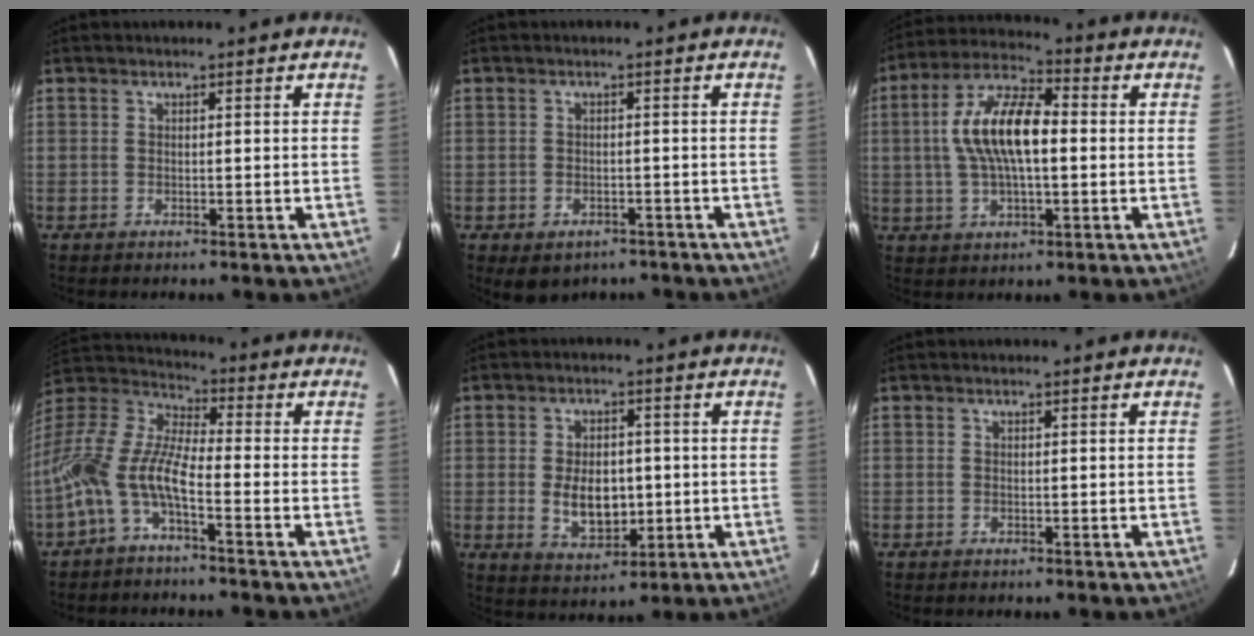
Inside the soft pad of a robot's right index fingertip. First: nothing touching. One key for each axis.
{"total": 5.8, "fx": -3.7, "fy": 3.8, "fz": 2.4, "tx": -0.047, "ty": -0.007, "tz": -0.038}
{"total": 13.0, "fx": 0.6, "fy": 5.3, "fz": 11.9, "tx": -0.232, "ty": 0.019, "tz": 0.007}
{"total": 13.0, "fx": -5.5, "fy": 4.1, "fz": 11.0, "tx": -0.231, "ty": 0.001, "tz": -0.118}
{"total": 8.3, "fx": -0.7, "fy": 5.2, "fz": 6.5, "tx": -0.122, "ty": -0.003, "tz": -0.001}
{"total": 0.0}